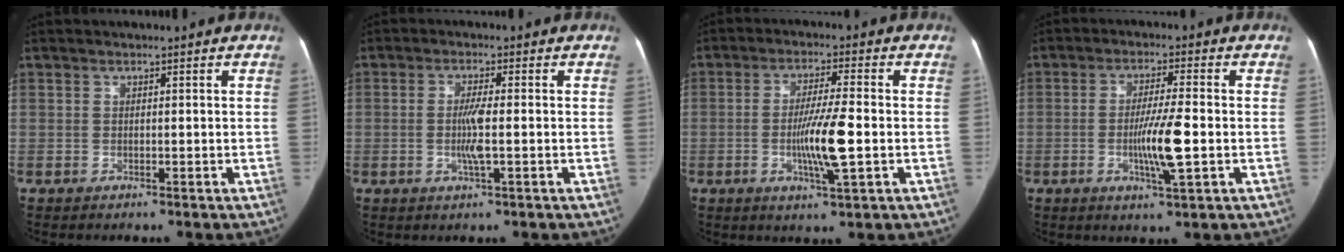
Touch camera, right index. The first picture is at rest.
{"total": 4.3, "force": [-0.7, 0.3, 4.2], "torque": [-0.087, -0.005, -0.013]}
{"total": 8.8, "force": [-1.6, 0.6, 8.6], "torque": [-0.160, -0.007, -0.030]}
{"total": 7.9, "force": [-1.5, 0.5, 7.7], "torque": [-0.141, -0.007, -0.027]}